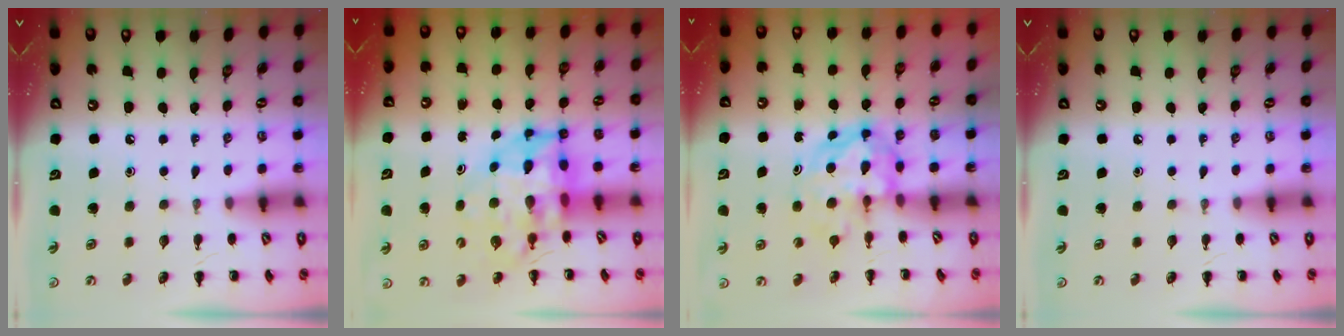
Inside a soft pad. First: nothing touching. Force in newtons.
{"total": 7.8, "press": 7.5, "slide": 2.2}
{"total": 5.3, "press": 5.2, "slide": 1.2}
{"total": 0.0}